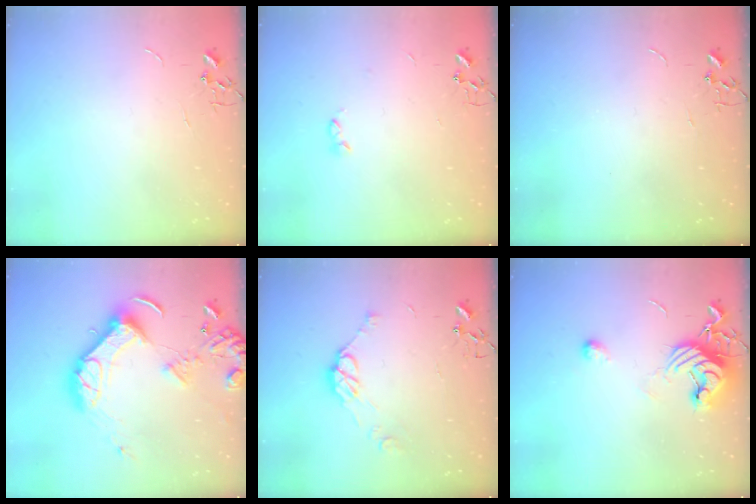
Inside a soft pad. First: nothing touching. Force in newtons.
{"total": 2.6, "press": 2.5, "slide": 0.5}
{"total": 0.0}
{"total": 16.3, "press": 16.1, "slide": 2.7}
{"total": 9.0, "press": 9.0, "slide": 0.7}
{"total": 11.3, "press": 11.3, "slide": 0.9}